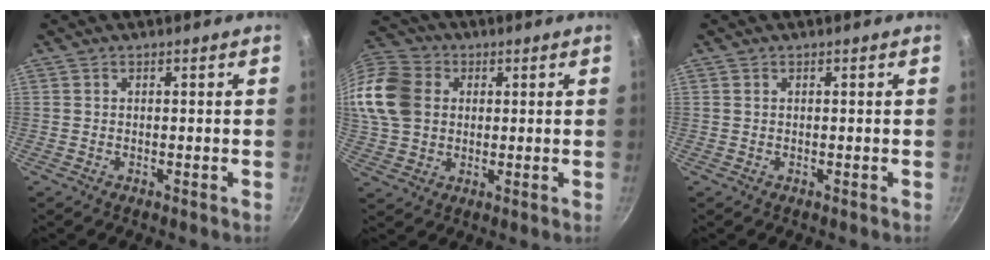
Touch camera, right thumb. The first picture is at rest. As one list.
[{"total": 21.6, "force": [3.9, 17.6, 11.8], "torque": [-0.283, 0.037, 0.067]}, {"total": 0.0}]